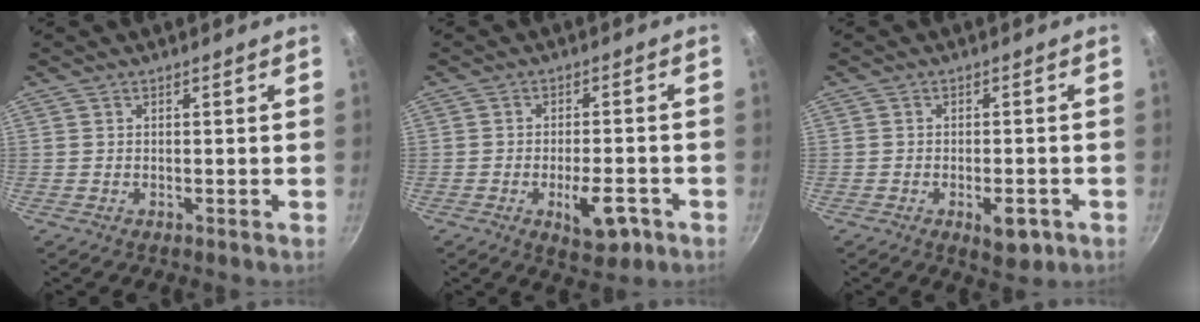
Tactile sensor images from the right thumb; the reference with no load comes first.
{"total": 7.7, "force": [-3.2, 3.4, 6.1], "torque": [-0.066, 0.014, -0.040]}
{"total": 5.2, "force": [-2.2, 2.5, 4.1], "torque": [-0.043, 0.014, -0.024]}